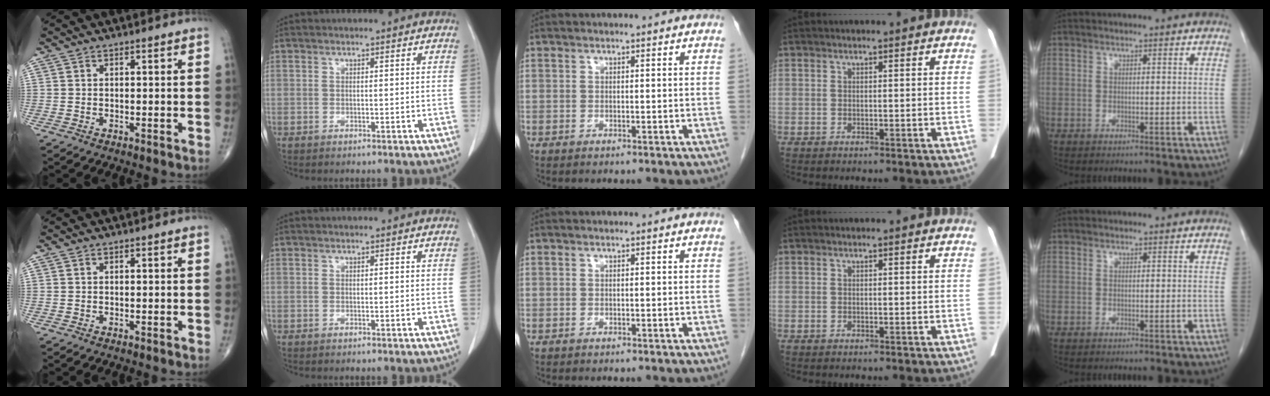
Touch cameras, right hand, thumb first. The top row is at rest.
{}